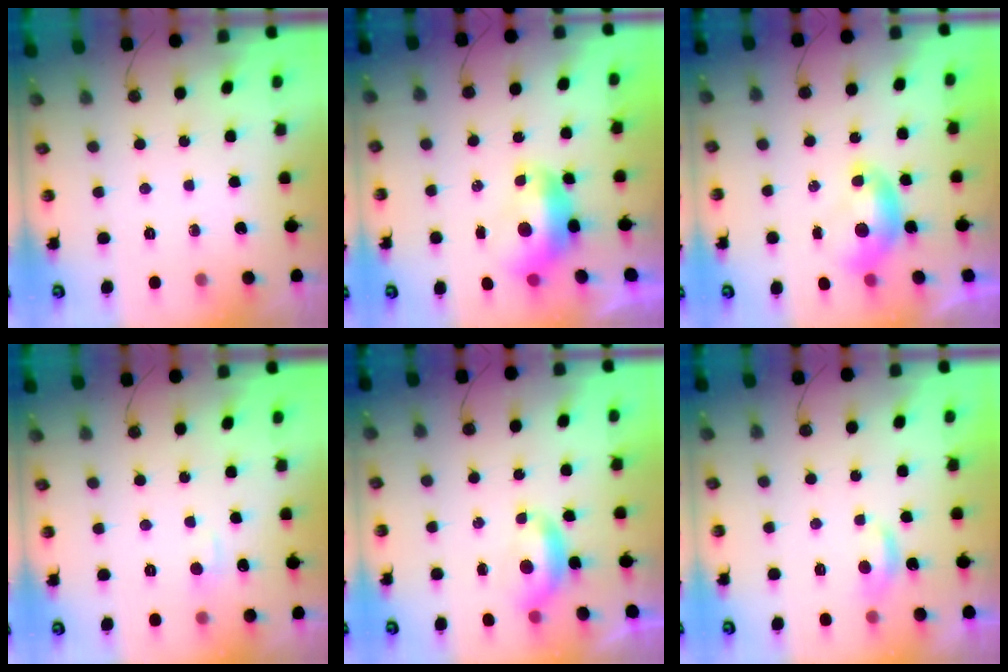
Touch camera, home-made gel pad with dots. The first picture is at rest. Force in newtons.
{"total": 1.7, "press": 1.5, "slide": 0.7}
{"total": 0.0}
{"total": 1.8, "press": 1.7, "slide": 0.6}
{"total": 1.1, "press": 1.0, "slide": 0.5}
{"total": 1.4, "press": 1.3, "slide": 0.5}